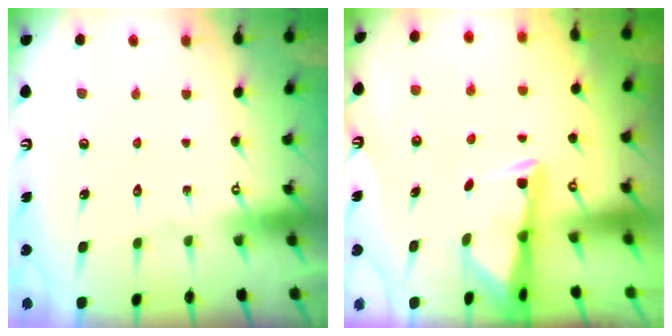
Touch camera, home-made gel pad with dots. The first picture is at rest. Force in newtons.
{"total": 3.0, "press": 2.9, "slide": 0.5}